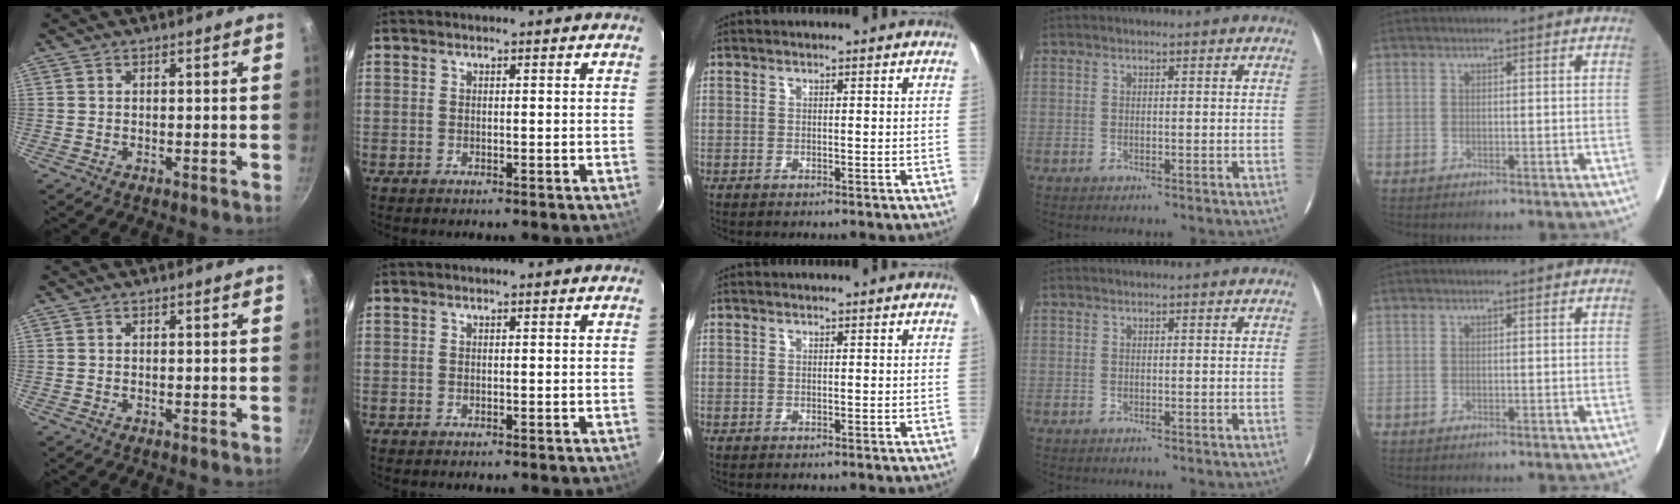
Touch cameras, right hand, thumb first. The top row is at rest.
{}